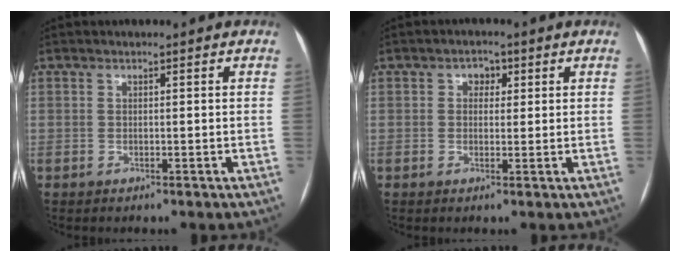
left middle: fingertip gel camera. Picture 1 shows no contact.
{"total": 2.3, "force": [0.8, 1.7, 1.3], "torque": [-0.019, 0.010, 0.010]}